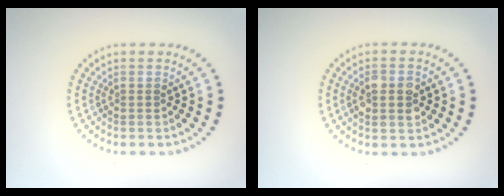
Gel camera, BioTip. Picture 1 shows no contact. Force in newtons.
{"total": 2.9, "press": 2.9, "slide": 0.3}